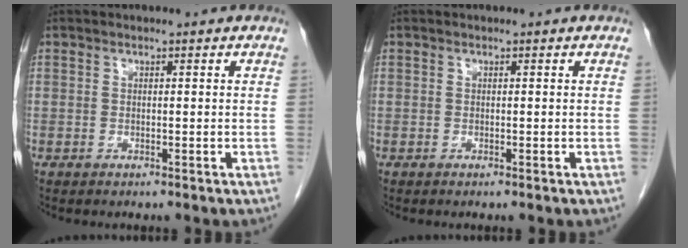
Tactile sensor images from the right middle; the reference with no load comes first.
{"total": 0.0}